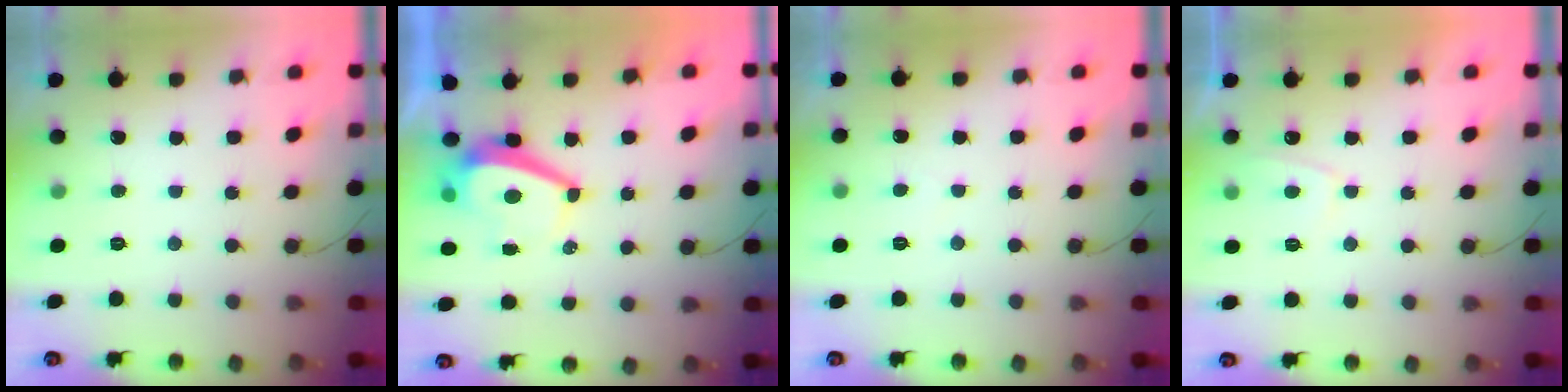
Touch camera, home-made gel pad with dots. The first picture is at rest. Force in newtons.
{"total": 4.6, "press": 4.6, "slide": 0.5}
{"total": 2.8, "press": 2.8, "slide": 0.3}
{"total": 1.9, "press": 1.8, "slide": 0.7}